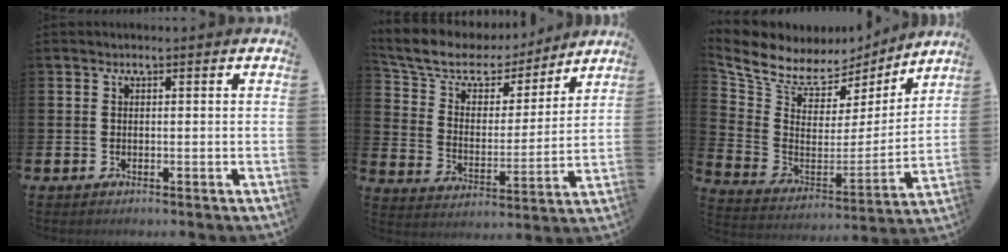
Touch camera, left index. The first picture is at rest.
{"total": 8.3, "force": [7.0, 3.9, 1.9], "torque": [-0.087, -0.042, 0.125]}
{"total": 8.3, "force": [7.4, 3.5, 1.5], "torque": [-0.083, -0.051, 0.131]}